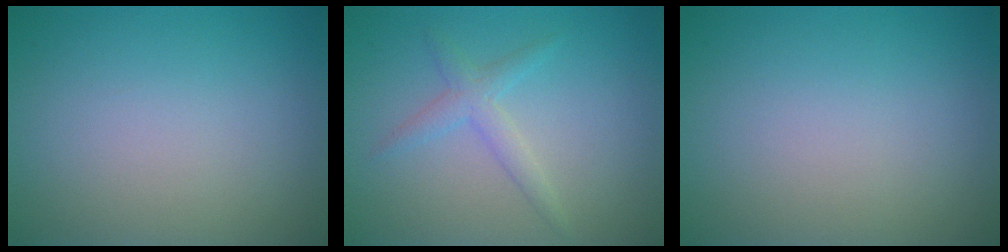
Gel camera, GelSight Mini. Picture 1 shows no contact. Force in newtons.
{"total": 1.4, "press": 1.4, "slide": 0.0}
{"total": 0.0}